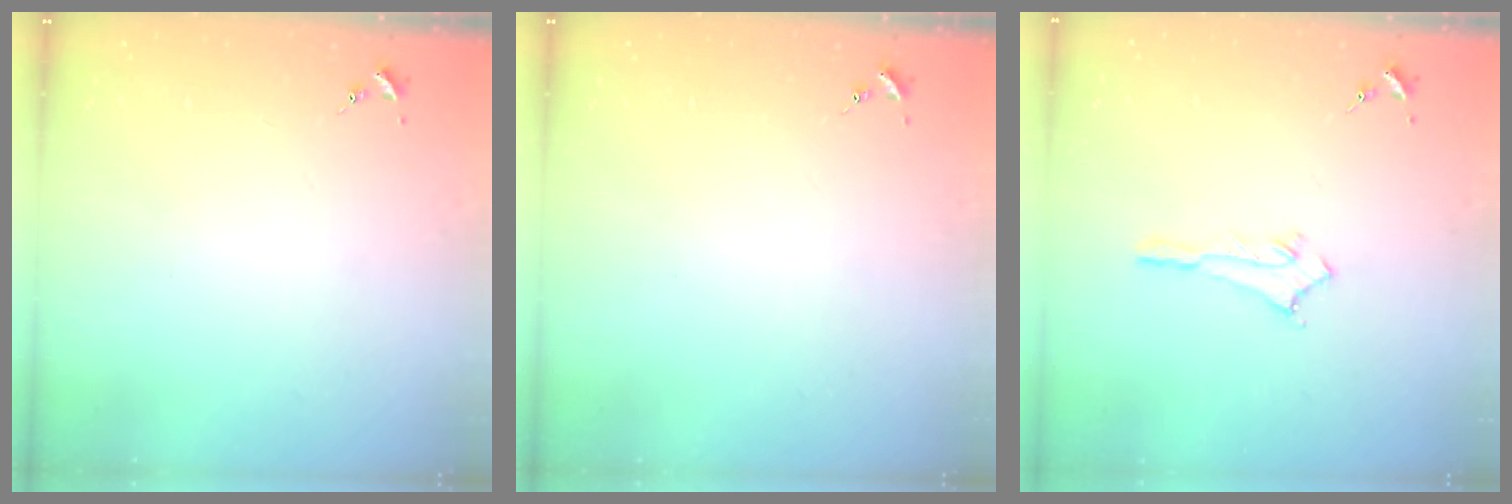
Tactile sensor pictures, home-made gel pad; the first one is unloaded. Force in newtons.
{"total": 0.0}
{"total": 2.9, "press": 2.8, "slide": 0.4}